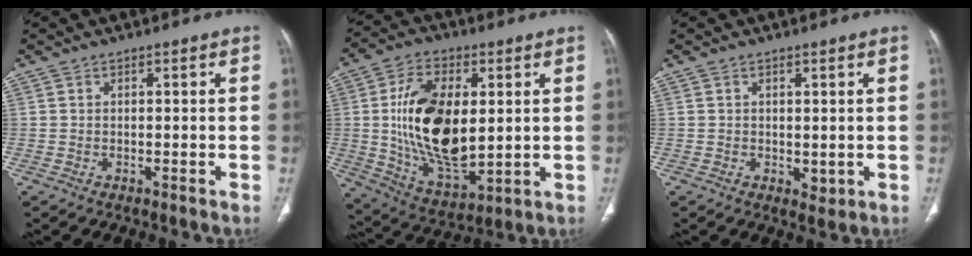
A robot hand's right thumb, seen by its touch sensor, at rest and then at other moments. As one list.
[{"total": 20.1, "force": [2.0, 10.8, 16.8], "torque": [-0.293, -0.017, 0.046]}, {"total": 1.9, "force": [0.2, 1.4, 1.3], "torque": [-0.015, -0.006, 0.010]}]